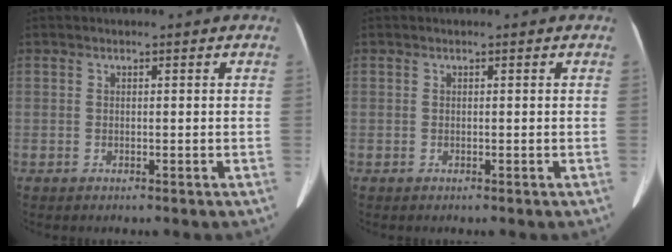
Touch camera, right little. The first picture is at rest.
{"total": 0.0}